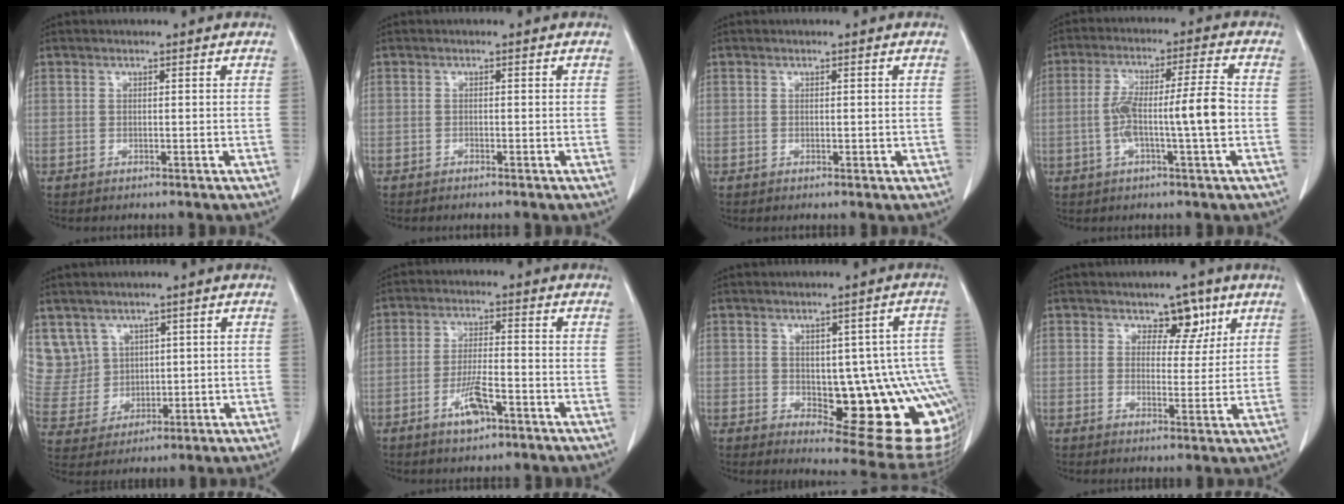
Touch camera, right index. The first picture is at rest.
{"total": 0.0}
{"total": 1.0, "force": [-0.1, 0.6, 0.8], "torque": [-0.010, 0.000, 0.001]}
{"total": 9.5, "force": [-1.6, 0.2, 9.3], "torque": [-0.173, 0.019, -0.030]}
{"total": 9.0, "force": [4.6, 7.7, 0.4], "torque": [-0.021, 0.033, 0.114]}
{"total": 5.6, "force": [-3.0, 1.4, 4.5], "torque": [-0.088, -0.002, -0.051]}
{"total": 18.4, "force": [-3.1, 6.4, 17.0], "torque": [-0.127, 0.019, -0.012]}
{"total": 4.8, "force": [2.8, 2.9, 2.6], "torque": [-0.023, 0.001, 0.040]}